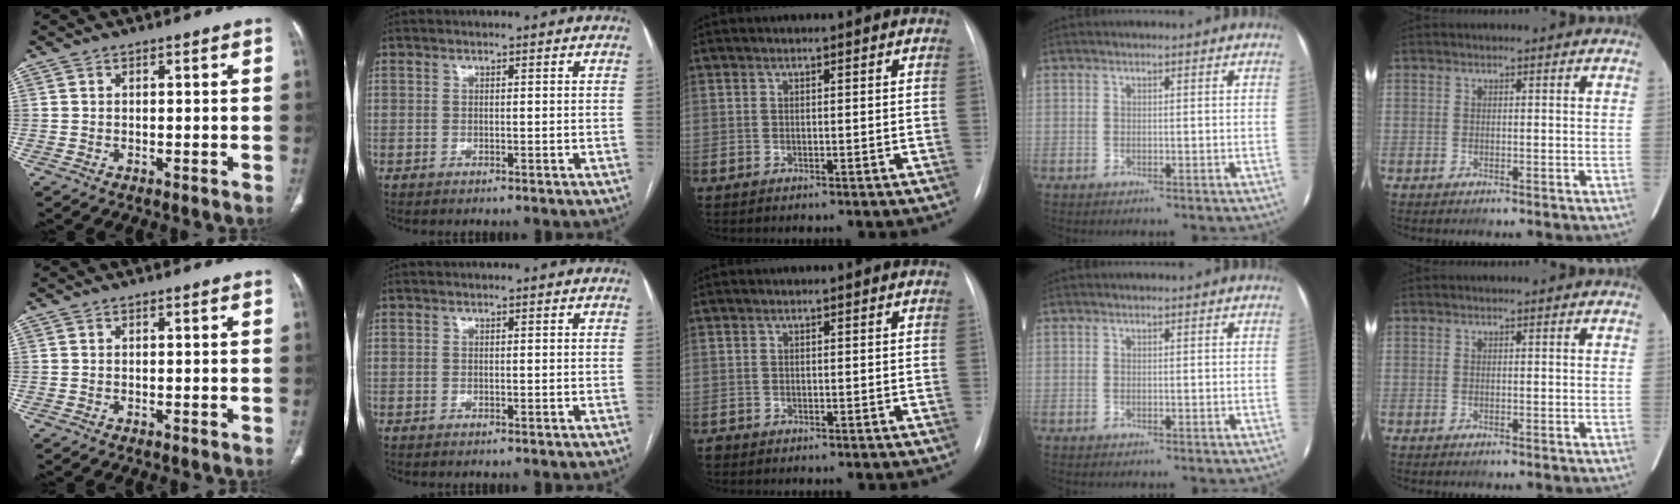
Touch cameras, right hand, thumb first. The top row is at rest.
{"middle": {"total": 0.6, "force": [-0.5, 0.3, 0.0], "torque": [-0.002, 0.001, -0.011]}}